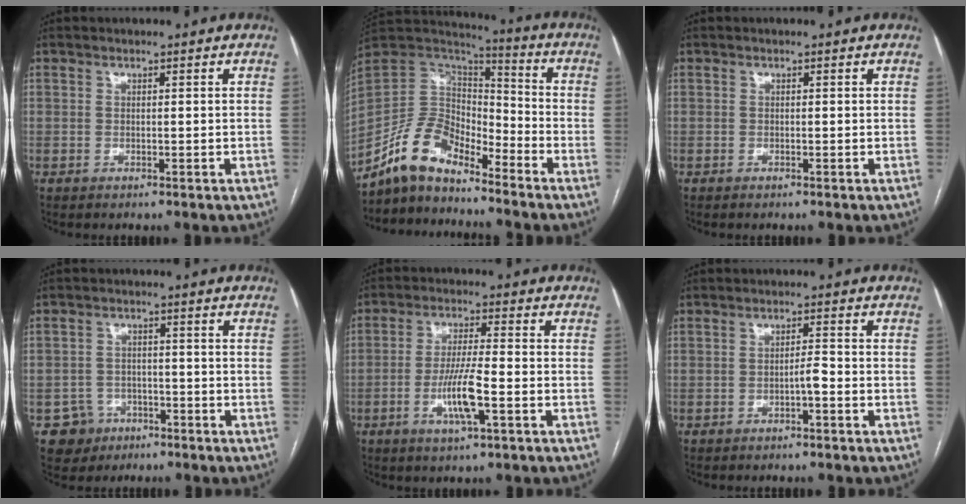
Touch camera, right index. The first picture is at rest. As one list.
[{"total": 11.0, "force": [-8.9, 4.5, 4.6], "torque": [-0.096, 0.039, -0.171]}, {"total": 0.0}, {"total": 4.9, "force": [-2.5, 4.2, 0.1], "torque": [0.005, 0.012, -0.037]}, {"total": 7.4, "force": [-2.5, 0.5, 6.9], "torque": [-0.133, -0.006, -0.046]}, {"total": 1.9, "force": [-1.0, 0.2, 1.6], "torque": [-0.024, 0.002, -0.018]}]